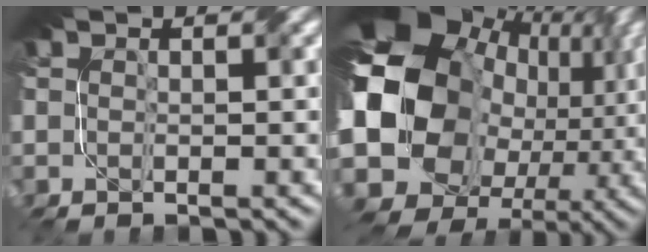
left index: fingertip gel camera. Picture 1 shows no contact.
{"total": 20.4, "force": [1.6, 17.7, 10.0], "torque": [-0.174, -0.016, 0.005]}